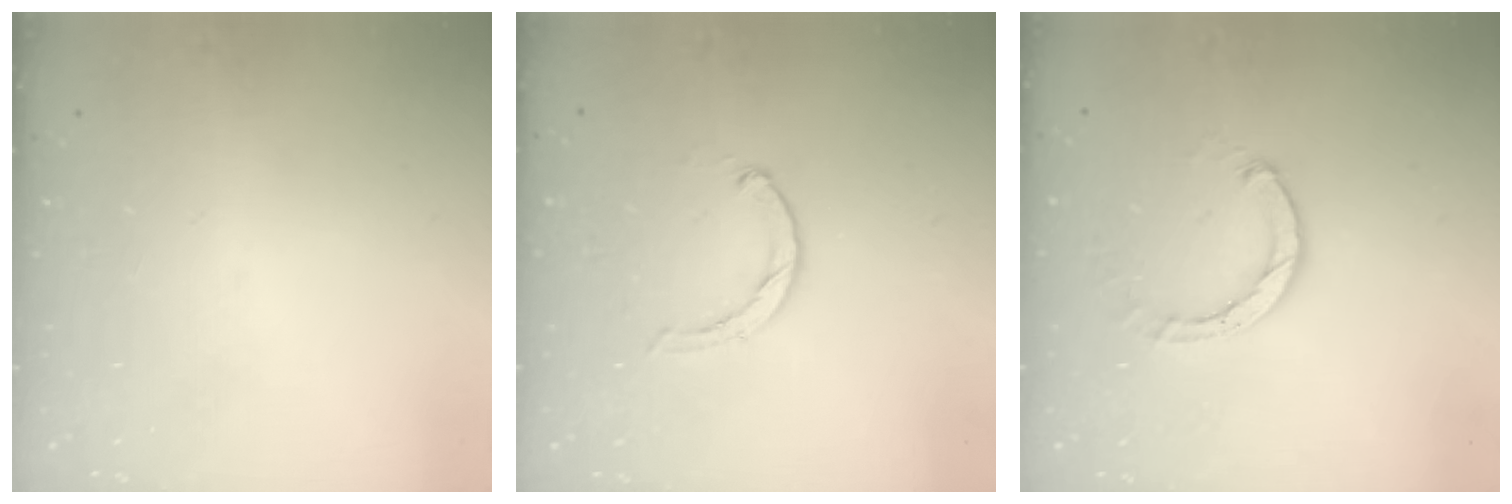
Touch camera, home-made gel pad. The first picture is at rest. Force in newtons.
{"total": 1.9, "press": 1.9, "slide": 0.3}
{"total": 3.0, "press": 3.0, "slide": 0.4}